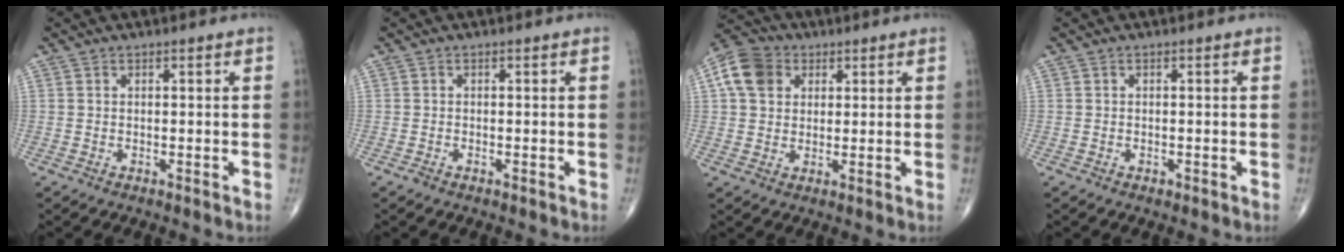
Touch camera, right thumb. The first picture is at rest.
{"total": 0.6, "force": [-0.4, 0.2, 0.3], "torque": [-0.007, 0.000, -0.009]}
{"total": 8.9, "force": [2.7, 7.0, 4.7], "torque": [-0.074, 0.008, 0.042]}
{"total": 0.6, "force": [-0.3, 0.4, 0.4], "torque": [-0.004, 0.000, -0.005]}